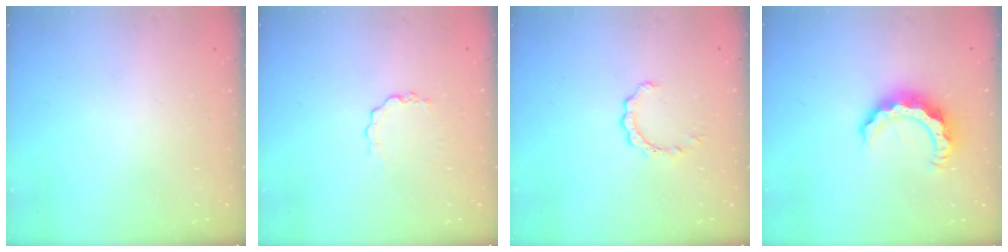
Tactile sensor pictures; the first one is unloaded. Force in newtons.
{"total": 2.9, "press": 2.9, "slide": 0.2}
{"total": 2.2, "press": 2.2, "slide": 0.1}
{"total": 9.2, "press": 9.2, "slide": 0.2}